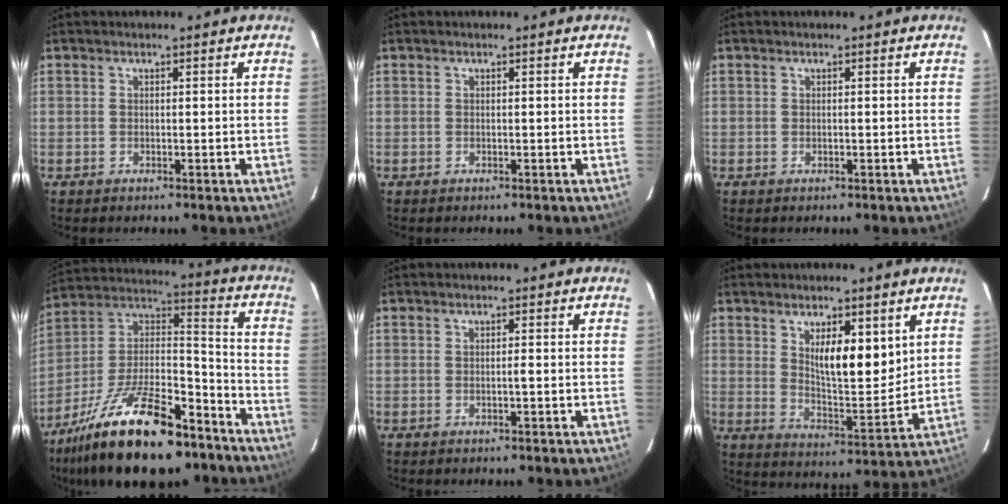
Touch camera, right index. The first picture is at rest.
{"total": 0.0}
{"total": 0.0}
{"total": 25.7, "force": [-17.7, 7.6, 17.1], "torque": [-0.306, -0.001, -0.301]}
{"total": 0.9, "force": [-0.2, 0.2, 0.8], "torque": [-0.017, 0.001, -0.004]}
{"total": 10.6, "force": [4.0, 3.7, 9.1], "torque": [-0.148, -0.009, 0.077]}